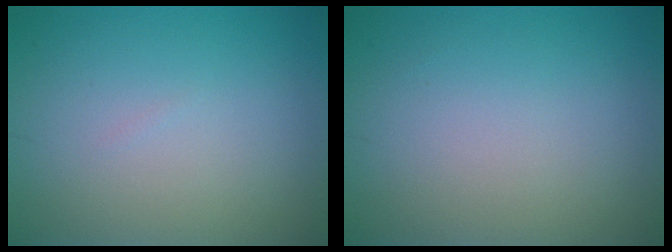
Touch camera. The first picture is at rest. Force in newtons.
{"total": 0.0}